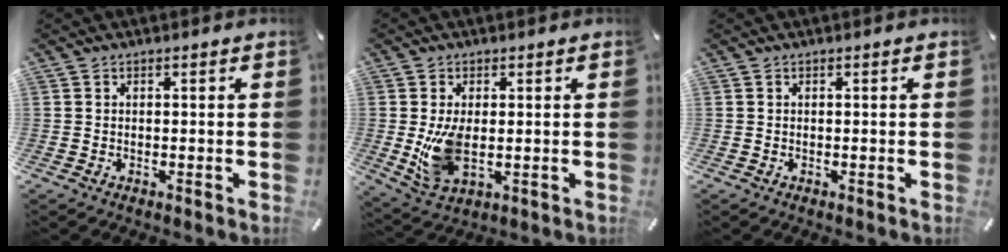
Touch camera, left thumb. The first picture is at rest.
{"total": 8.9, "force": [0.1, 5.0, 7.3], "torque": [-0.142, -0.016, 0.000]}
{"total": 0.0}